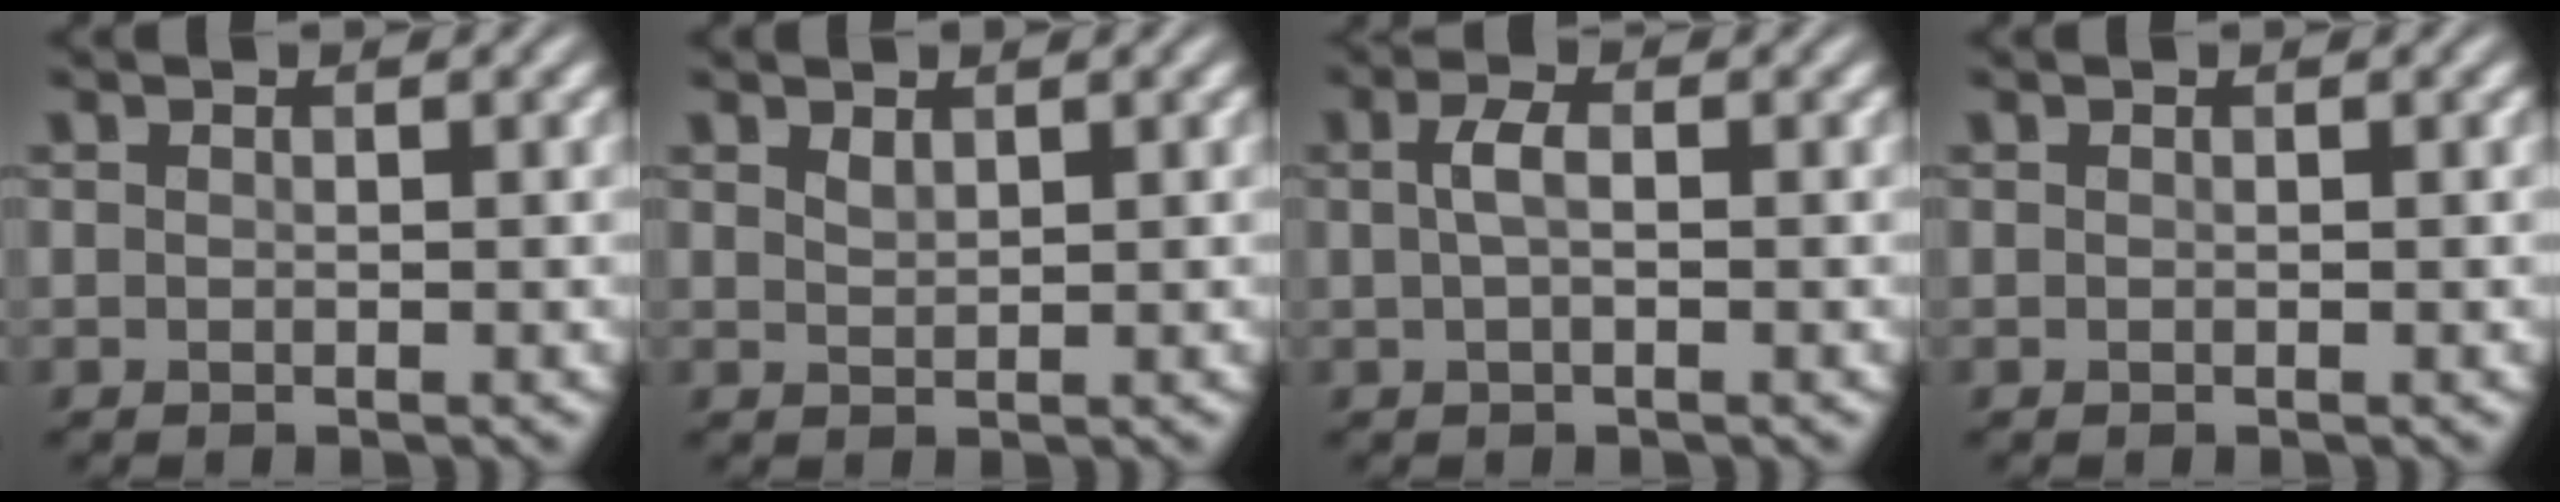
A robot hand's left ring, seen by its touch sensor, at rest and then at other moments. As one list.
[{"total": 0.9, "force": [0.8, 0.3, 0.4], "torque": [-0.010, -0.001, 0.017]}, {"total": 1.7, "force": [0.1, 0.7, 1.6], "torque": [-0.036, 0.004, 0.000]}, {"total": 0.0}]